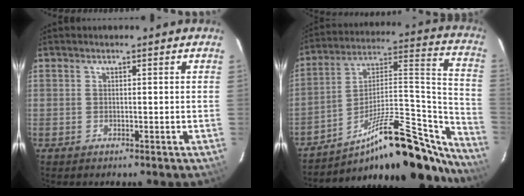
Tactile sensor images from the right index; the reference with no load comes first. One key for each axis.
{"total": 27.8, "fx": -22.2, "fy": 7.4, "fz": 14.9, "tx": -0.175, "ty": 0.041, "tz": -0.324}